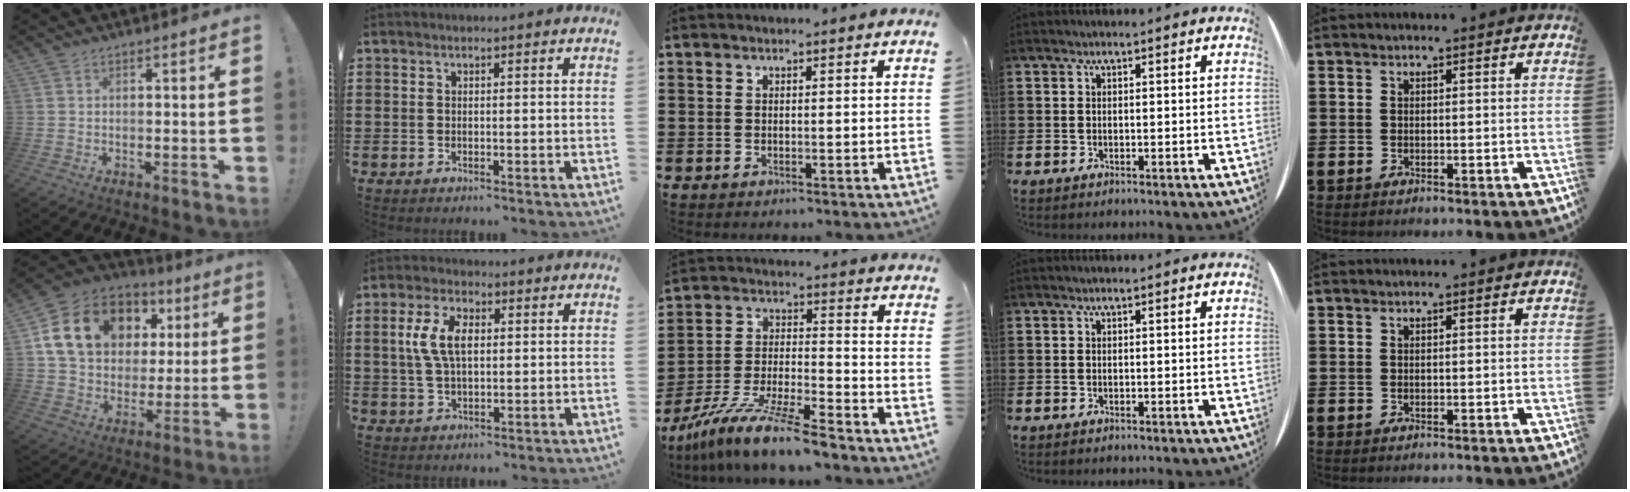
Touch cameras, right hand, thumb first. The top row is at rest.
{"thumb": {"total": 19.3, "force": [7.3, 13.9, 11.1], "torque": [-0.182, -0.015, 0.152]}, "index": {"total": 6.8, "force": [1.2, 3.7, 5.6], "torque": [-0.133, 0.010, 0.013]}, "middle": {"total": 10.9, "force": [-9.7, 0.1, 4.9], "torque": [-0.097, 0.009, -0.192]}}